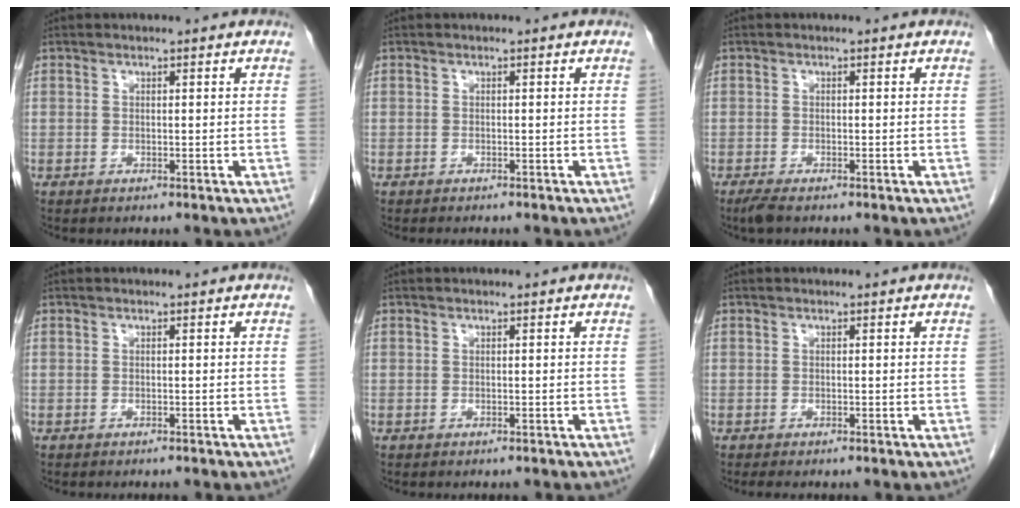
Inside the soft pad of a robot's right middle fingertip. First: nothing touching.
{"total": 2.6, "force": [-2.3, 0.5, 1.1], "torque": [-0.016, -0.004, -0.025]}
{"total": 1.8, "force": [-1.4, 0.3, 1.1], "torque": [-0.030, -0.007, -0.026]}
{"total": 2.2, "force": [-2.0, 0.4, 0.9], "torque": [-0.014, -0.002, -0.022]}
{"total": 1.5, "force": [-1.4, 0.3, 0.4], "torque": [-0.006, -0.001, -0.017]}
{"total": 2.1, "force": [-1.7, 0.5, 1.0], "torque": [-0.010, -0.004, -0.019]}